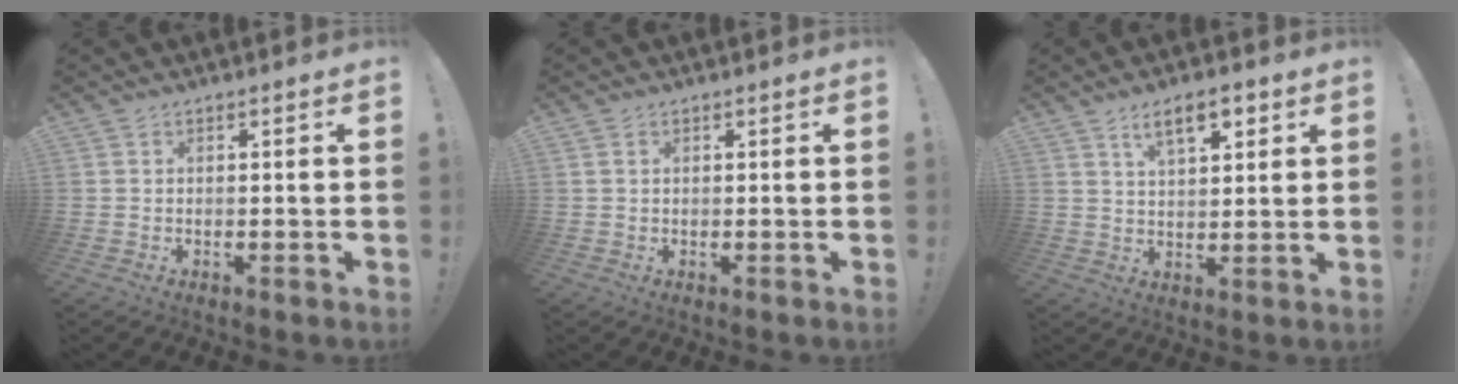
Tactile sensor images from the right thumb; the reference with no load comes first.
{"total": 1.1, "force": [0.5, 0.8, 0.5], "torque": [-0.016, 0.005, 0.011]}
{"total": 8.3, "force": [4.7, 3.3, 5.9], "torque": [-0.083, -0.015, 0.080]}